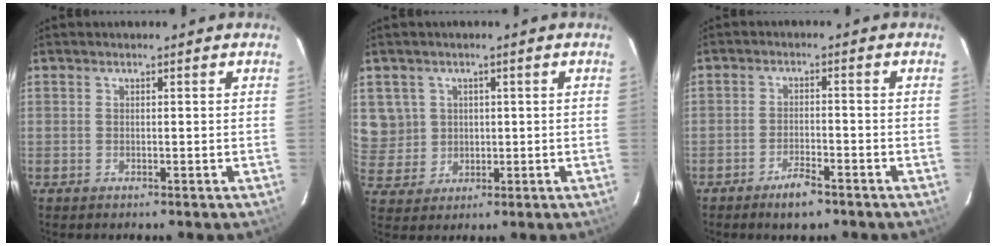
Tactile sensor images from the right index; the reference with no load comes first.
{"total": 7.0, "force": [2.0, 6.6, 1.2], "torque": [-0.030, 0.011, 0.056]}
{"total": 4.6, "force": [-3.4, 1.3, 2.8], "torque": [-0.064, -0.001, -0.058]}